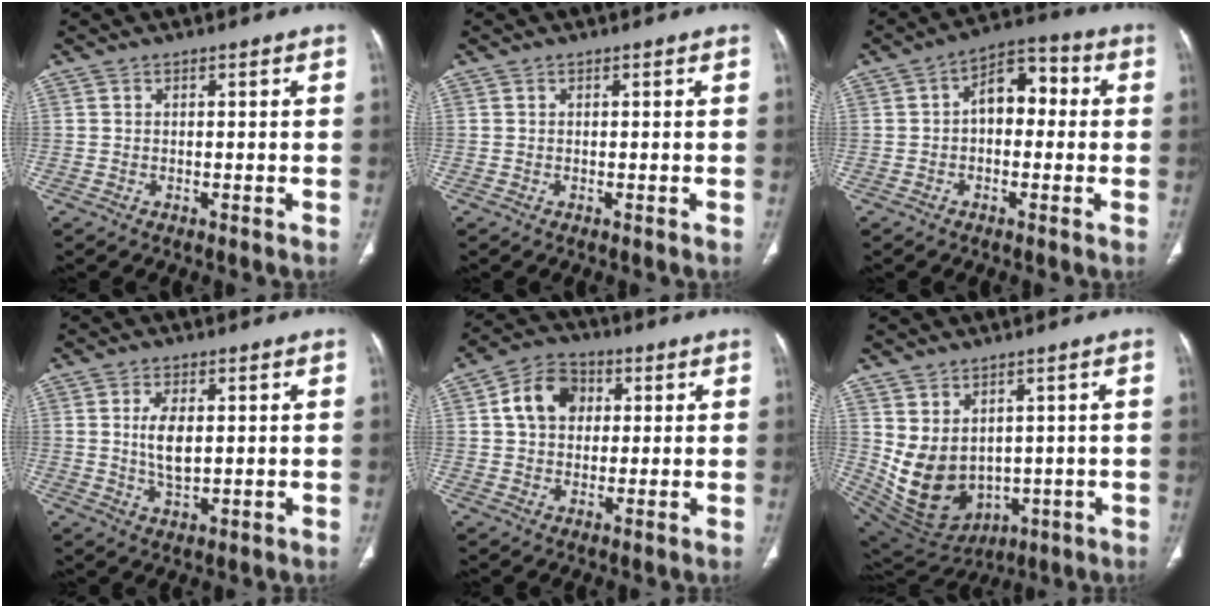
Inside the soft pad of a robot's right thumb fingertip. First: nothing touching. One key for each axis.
{"total": 0.0}
{"total": 8.6, "fx": 0.5, "fy": 5.4, "fz": 6.6, "tx": -0.072, "ty": 0.032, "tz": -0.004}
{"total": 6.1, "fx": 0.8, "fy": 3.1, "fz": 5.2, "tx": -0.094, "ty": -0.009, "tz": 0.017}
{"total": 9.2, "fx": 2.0, "fy": 7.1, "fz": 5.4, "tx": -0.073, "ty": 0.010, "tz": 0.028}
{"total": 12.4, "fx": 0.8, "fy": 9.3, "fz": 8.2, "tx": -0.128, "ty": -0.015, "tz": 0.059}